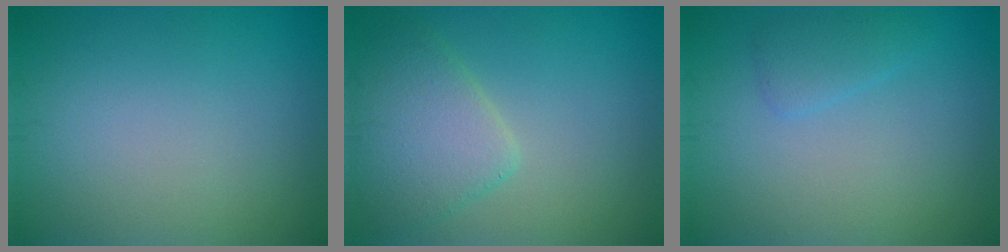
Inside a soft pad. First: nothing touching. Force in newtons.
{"total": 4.3, "press": 4.3, "slide": 0.2}
{"total": 1.4, "press": 1.4, "slide": 0.2}